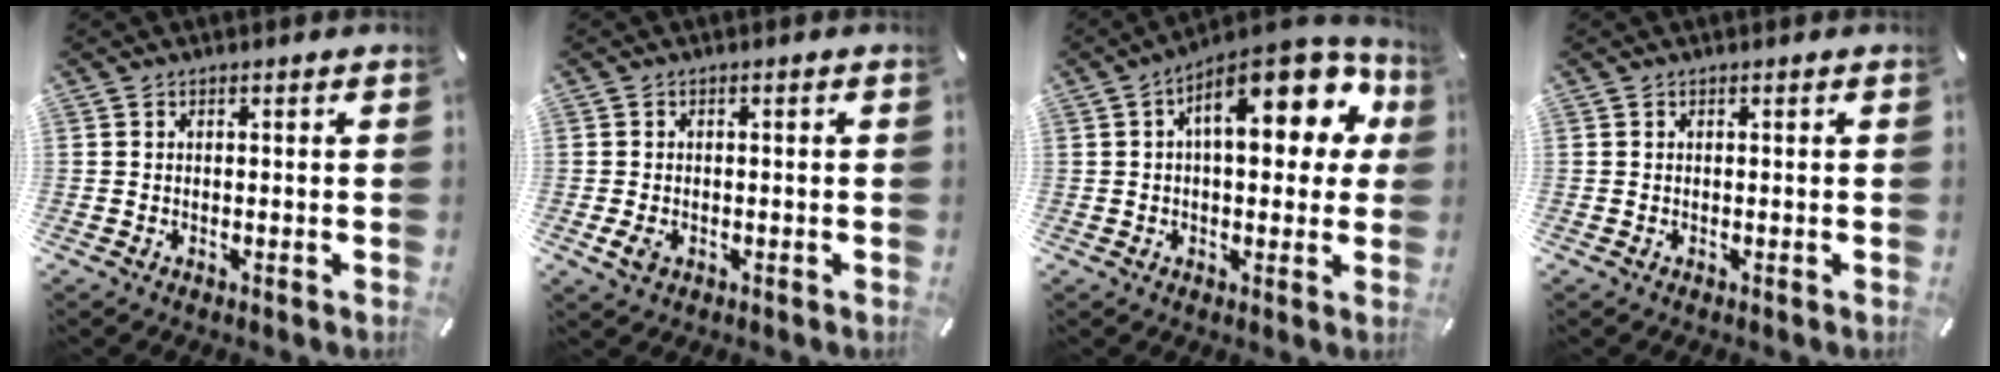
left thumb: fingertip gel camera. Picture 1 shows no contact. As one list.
[{"total": 2.4, "force": [-0.9, 1.6, 1.5], "torque": [-0.039, -0.001, -0.019]}, {"total": 17.9, "force": [5.9, 8.5, 14.6], "torque": [-0.193, -0.026, 0.093]}, {"total": 0.0}]